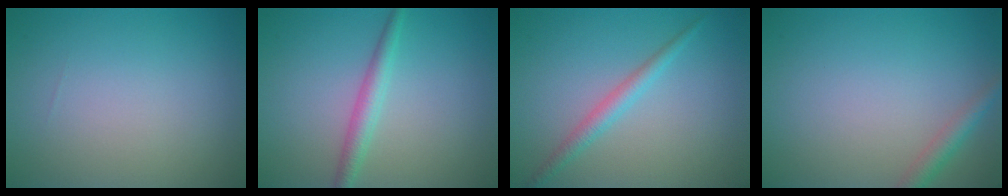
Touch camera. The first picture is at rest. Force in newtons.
{"total": 2.2, "press": 2.2, "slide": 0.0}
{"total": 2.0, "press": 2.0, "slide": 0.0}
{"total": 1.9, "press": 1.9, "slide": 0.0}